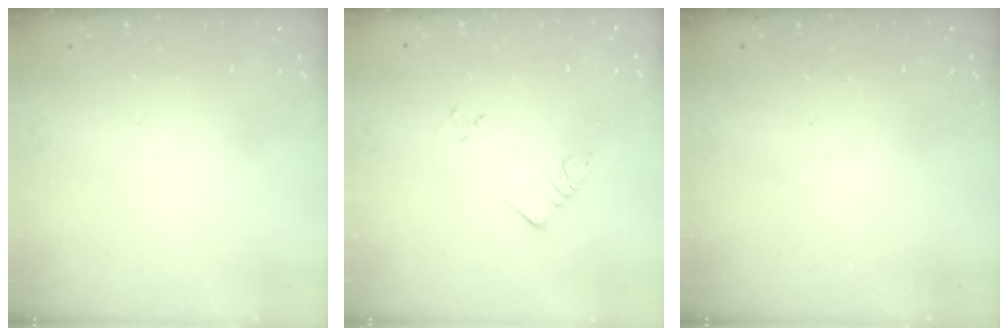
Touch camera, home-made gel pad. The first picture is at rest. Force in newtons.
{"total": 2.2, "press": 2.2, "slide": 0.2}
{"total": 0.0}